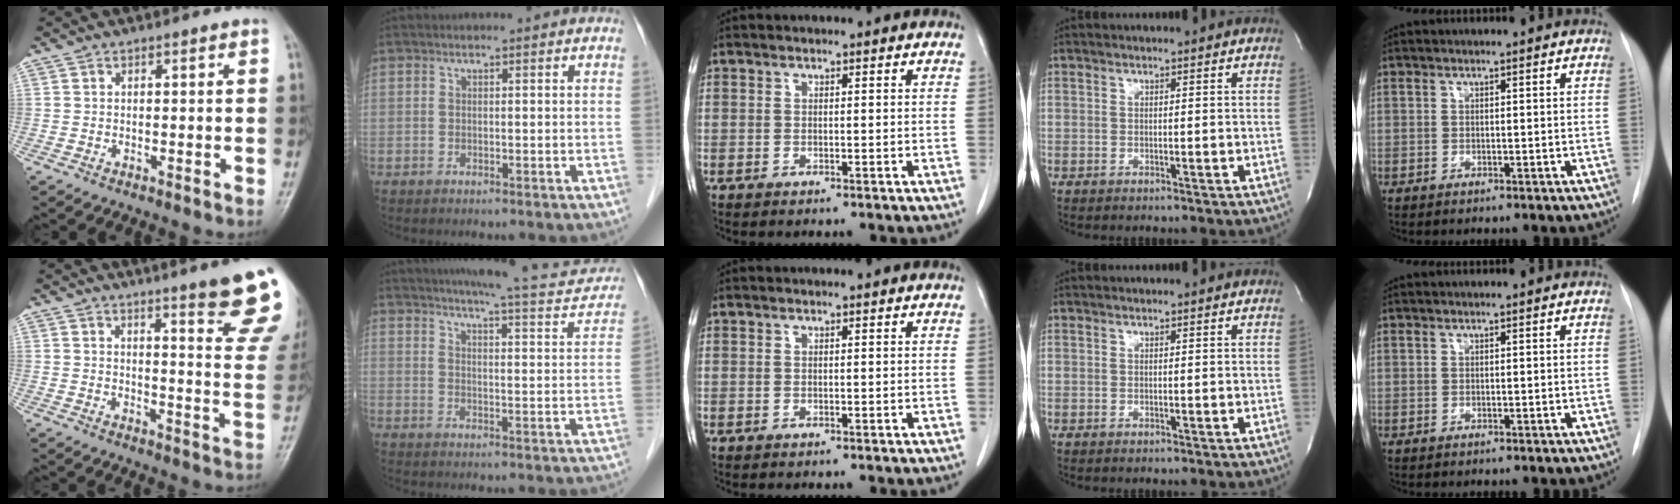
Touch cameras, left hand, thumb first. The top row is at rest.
{"thumb": {"total": 16.7, "force": [11.1, 2.0, 12.3], "torque": [-0.129, -0.061, 0.128]}, "index": {"total": 15.6, "force": [14.1, 2.1, 6.4], "torque": [-0.079, -0.014, 0.165]}}